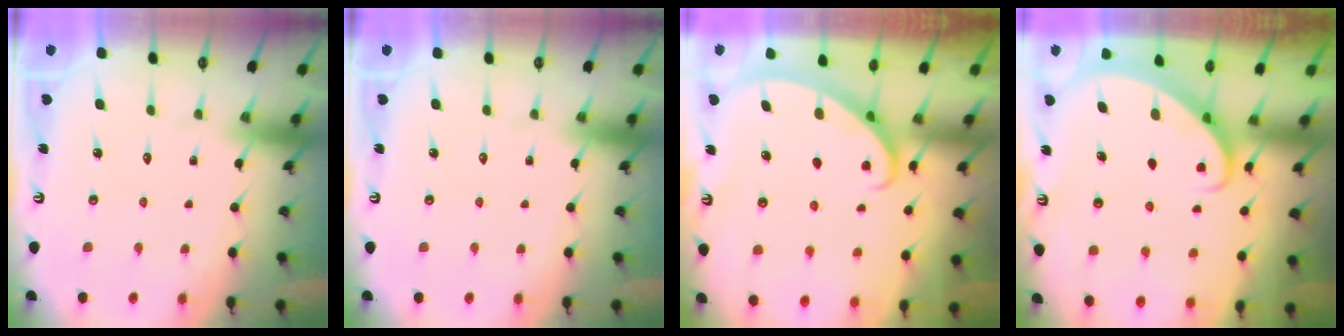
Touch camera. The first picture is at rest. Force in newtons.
{"total": 0.0}
{"total": 3.1, "press": 3.1, "slide": 0.1}
{"total": 2.7, "press": 2.7, "slide": 0.3}